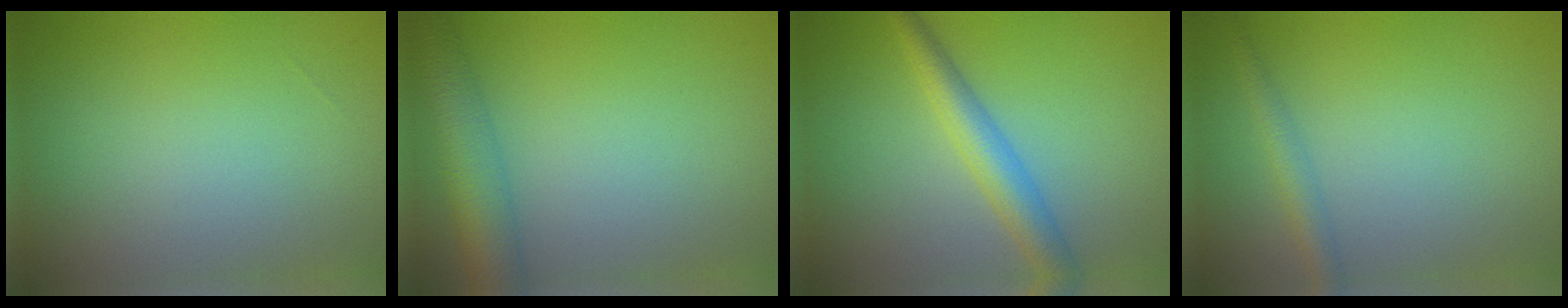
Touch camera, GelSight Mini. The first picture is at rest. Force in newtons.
{"total": 5.7, "press": 5.7, "slide": 0.3}
{"total": 4.2, "press": 4.2, "slide": 0.1}
{"total": 2.2, "press": 2.2, "slide": 0.1}